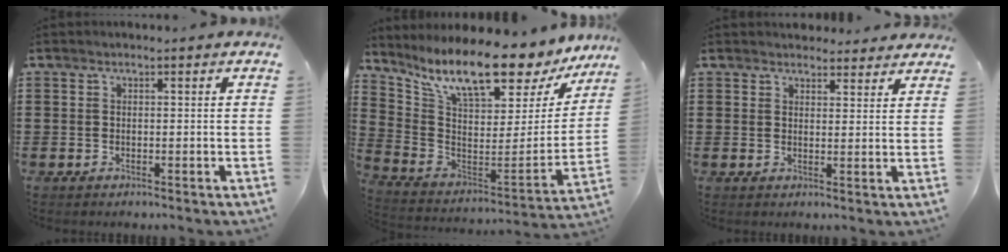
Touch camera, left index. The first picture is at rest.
{"total": 12.9, "force": [10.5, 2.5, 7.1], "torque": [-0.168, -0.081, 0.178]}
{"total": 3.0, "force": [2.9, 0.7, 0.1], "torque": [-0.003, -0.010, 0.054]}